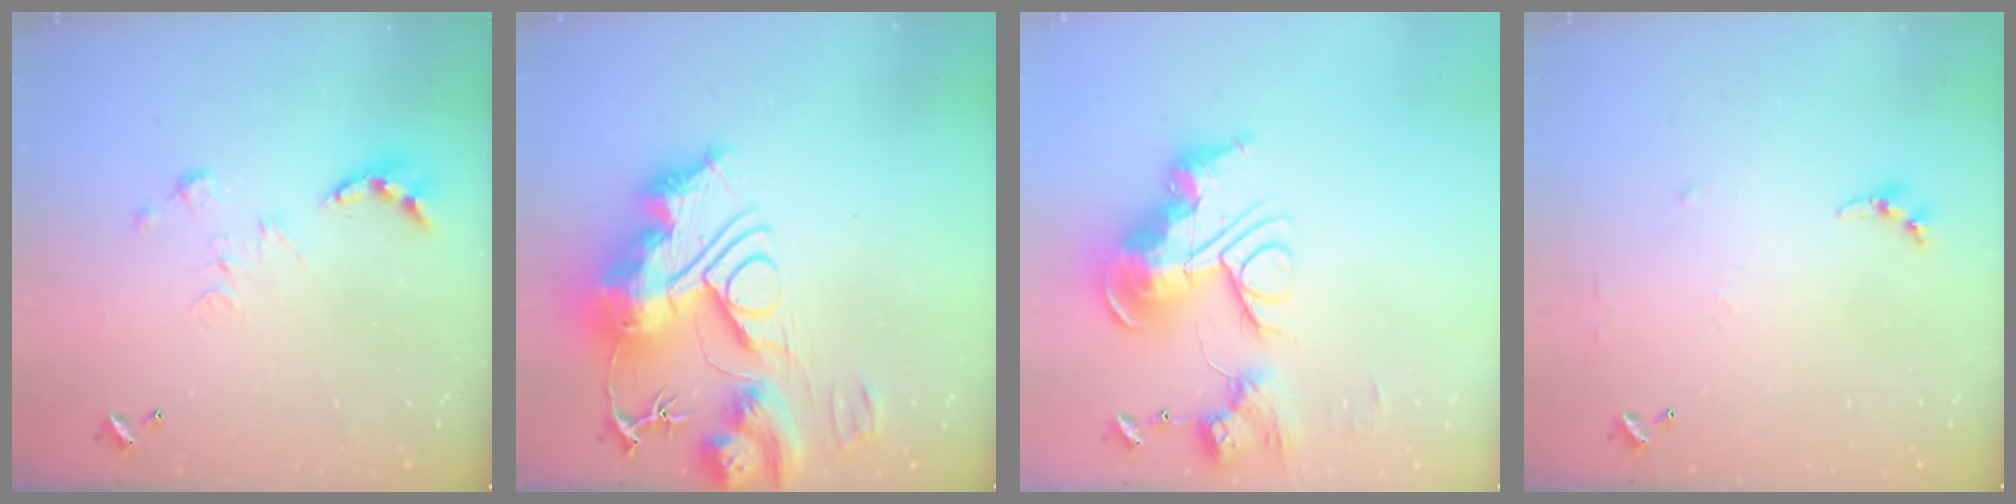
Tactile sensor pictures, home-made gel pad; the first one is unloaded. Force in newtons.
{"total": 0.5, "press": 0.5, "slide": 0.0}
{"total": 0.7, "press": 0.7, "slide": 0.0}
{"total": 4.5, "press": 4.5, "slide": 0.5}